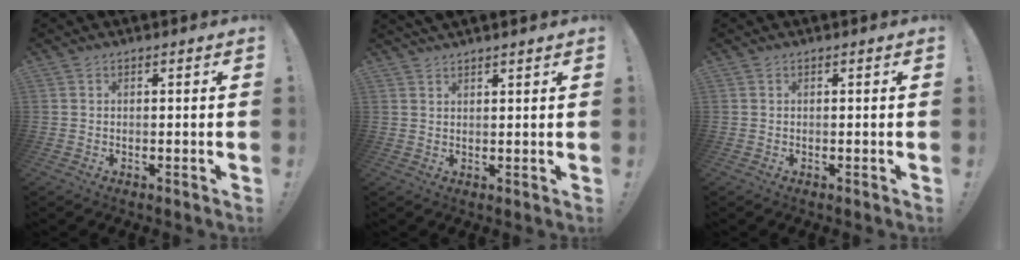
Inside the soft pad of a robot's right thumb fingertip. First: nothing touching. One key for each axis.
{"total": 2.1, "fx": 2.1, "fy": -0.1, "fz": 0.5, "tx": -0.003, "ty": -0.014, "tz": 0.036}
{"total": 0.0}